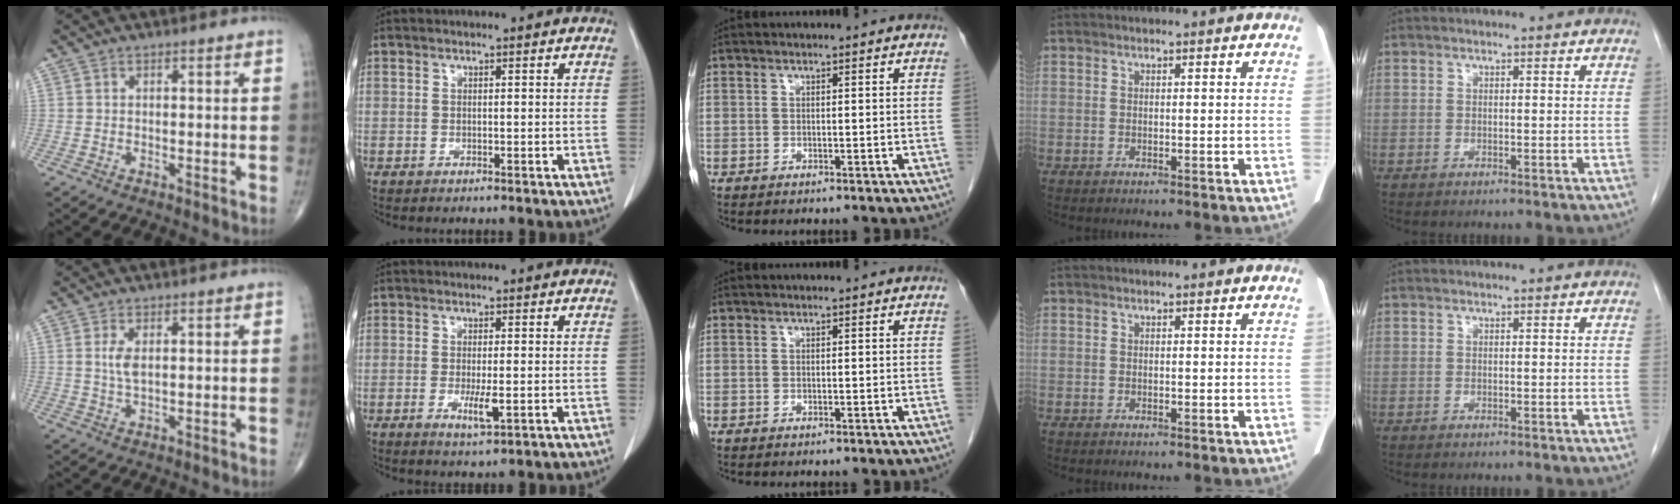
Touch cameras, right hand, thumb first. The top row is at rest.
{"thumb": {"total": 3.1, "force": [0.7, 1.2, 2.7], "torque": [-0.059, -0.001, 0.018]}, "index": {"total": 3.5, "force": [-0.9, 0.7, 3.3], "torque": [-0.059, -0.007, -0.010]}}